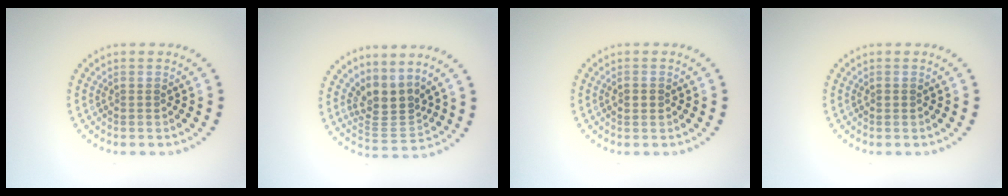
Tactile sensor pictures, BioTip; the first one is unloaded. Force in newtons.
{"total": 3.3, "press": 2.4, "slide": 2.3}
{"total": 1.5, "press": 1.5, "slide": 0.1}
{"total": 0.6, "press": 0.6, "slide": 0.1}